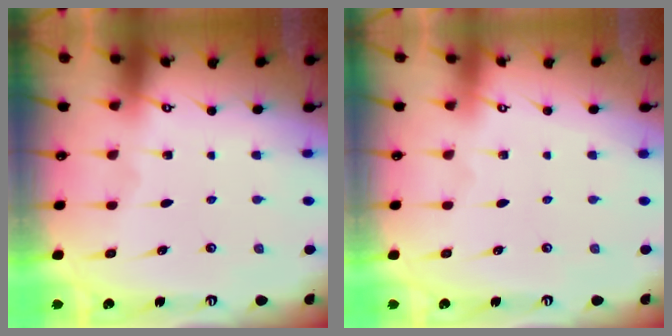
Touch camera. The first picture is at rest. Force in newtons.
{"total": 3.9, "press": 3.9, "slide": 0.1}